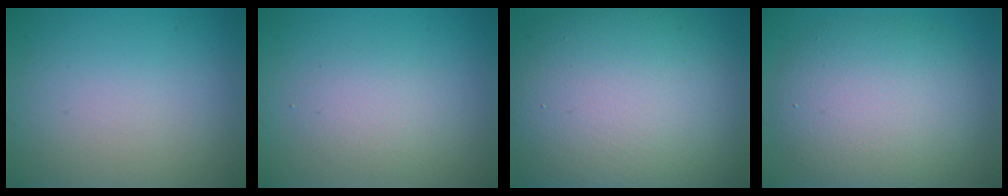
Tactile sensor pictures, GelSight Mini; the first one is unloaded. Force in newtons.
{"total": 2.0, "press": 2.0, "slide": 0.1}
{"total": 15.4, "press": 15.4, "slide": 0.4}
{"total": 7.9, "press": 7.9, "slide": 0.5}